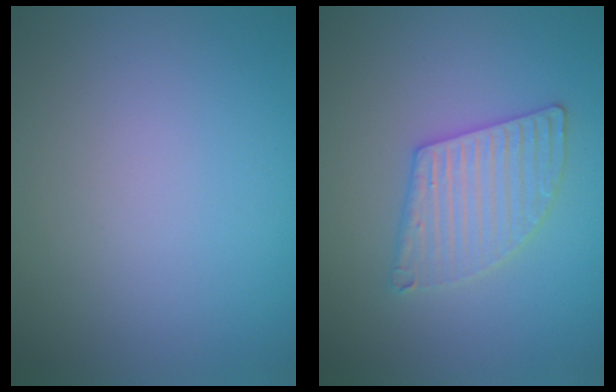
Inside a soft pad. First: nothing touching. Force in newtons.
{"total": 3.2, "press": 3.2, "slide": 0.3}